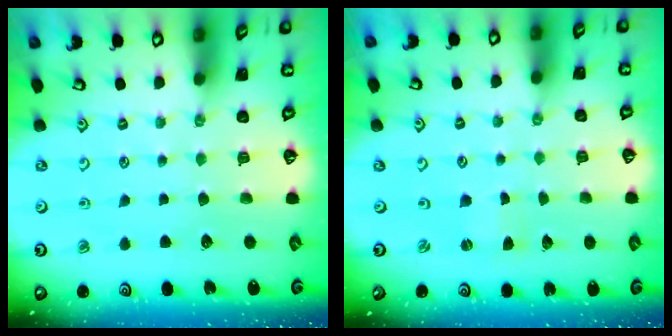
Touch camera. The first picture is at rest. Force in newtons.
{"total": 0.0}